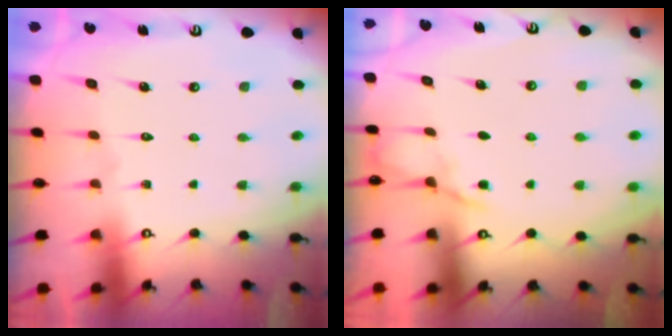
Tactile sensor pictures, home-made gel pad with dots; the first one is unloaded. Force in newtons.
{"total": 3.6, "press": 3.6, "slide": 0.5}